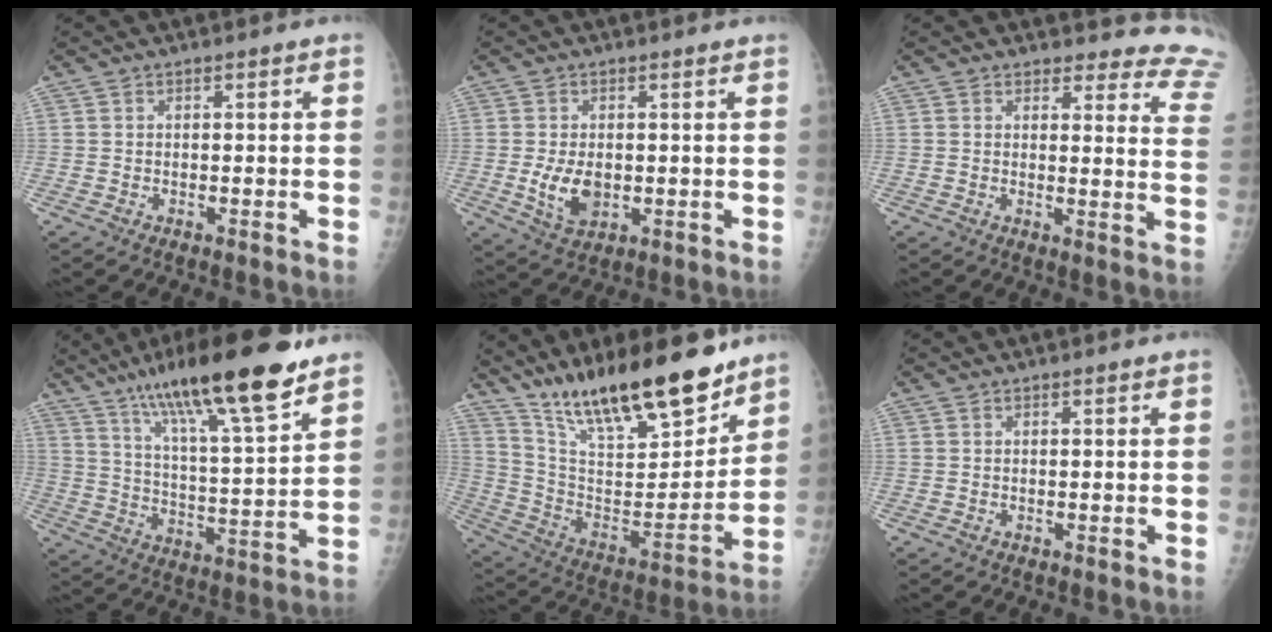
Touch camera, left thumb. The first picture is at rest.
{"total": 6.2, "force": [-0.3, 3.9, 4.8], "torque": [-0.079, -0.011, 0.006]}
{"total": 14.4, "force": [14.0, 3.5, 0.5], "torque": [0.058, -0.138, 0.107]}
{"total": 21.6, "force": [14.5, 3.8, 15.6], "torque": [-0.248, -0.052, 0.240]}
{"total": 24.3, "force": [18.2, 6.8, 14.5], "torque": [-0.207, -0.088, 0.316]}
{"total": 0.0}